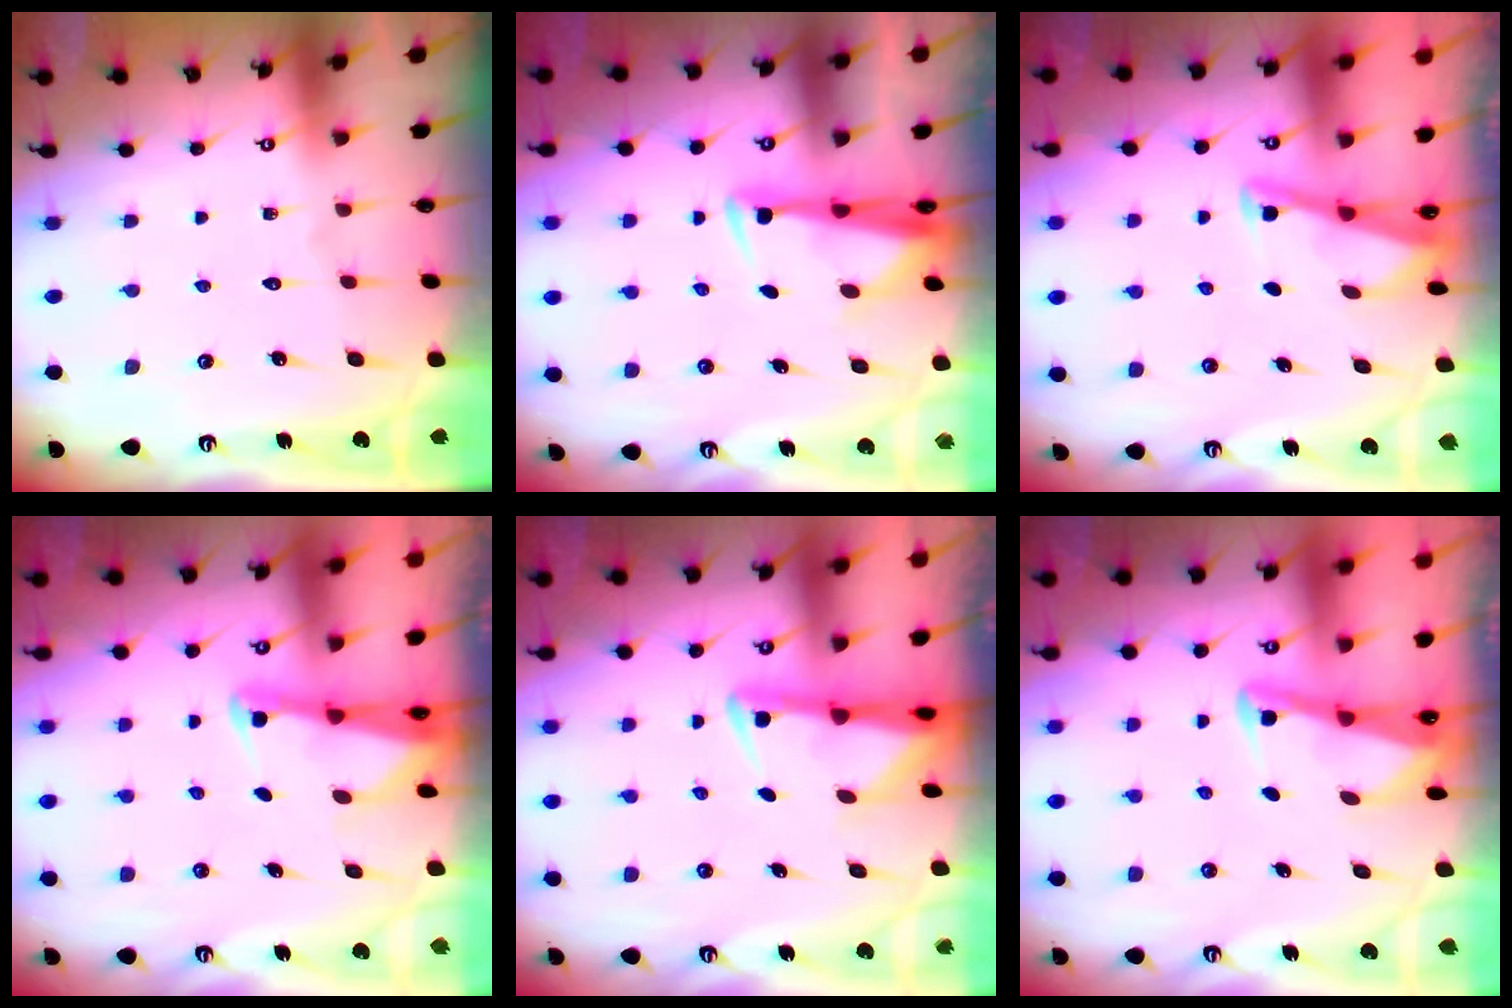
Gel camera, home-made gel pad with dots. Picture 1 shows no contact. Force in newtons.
{"total": 3.3, "press": 3.2, "slide": 0.8}
{"total": 3.0, "press": 3.0, "slide": 0.3}
{"total": 2.4, "press": 2.4, "slide": 0.3}
{"total": 3.0, "press": 2.9, "slide": 0.6}
{"total": 3.0, "press": 3.0, "slide": 0.4}